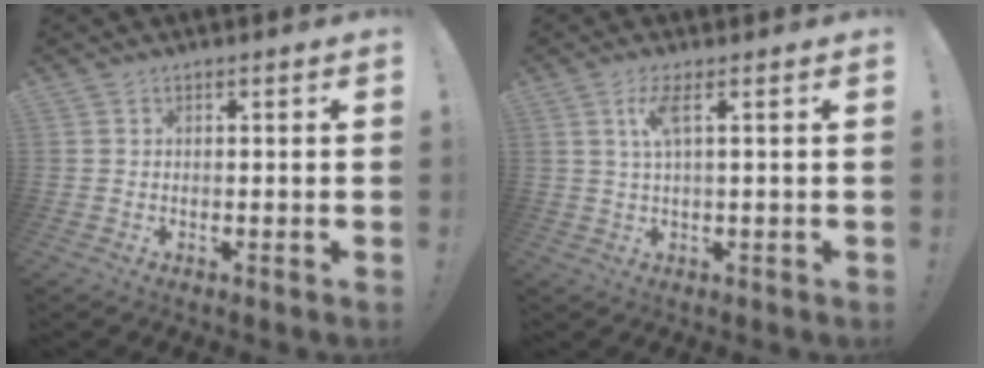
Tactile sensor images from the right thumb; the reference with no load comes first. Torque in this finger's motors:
{"motor_torque": [-0.09, 0.10, 0.21, 0.00, 0.14]}